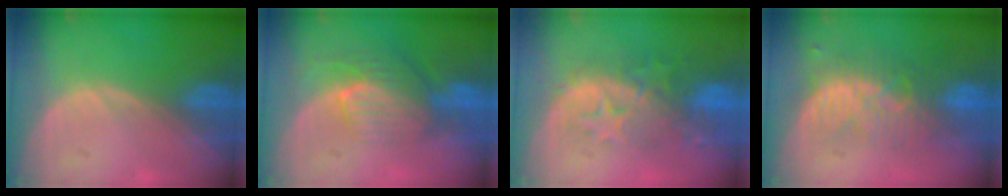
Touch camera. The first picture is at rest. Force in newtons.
{"total": 8.1, "press": 7.2, "slide": 3.6}
{"total": 9.4, "press": 8.7, "slide": 3.7}
{"total": 8.2, "press": 7.8, "slide": 2.5}